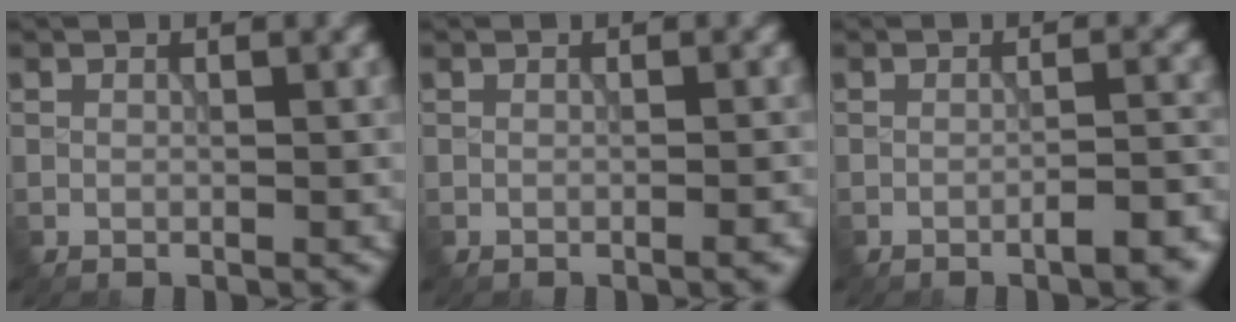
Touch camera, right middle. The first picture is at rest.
{"total": 1.2, "force": [-0.5, 0.3, 1.1], "torque": [-0.010, 0.005, -0.006]}
{"total": 4.0, "force": [-2.3, 1.1, 3.1], "torque": [-0.039, 0.010, -0.030]}